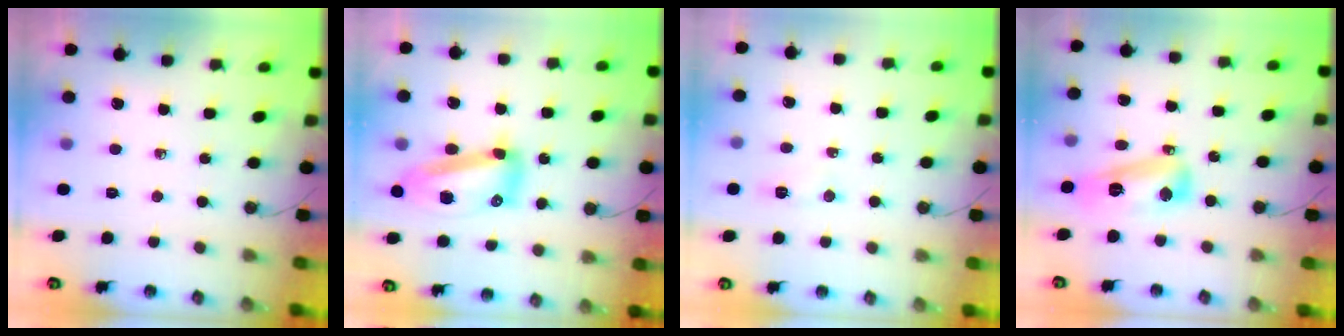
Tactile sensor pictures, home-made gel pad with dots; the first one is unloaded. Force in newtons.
{"total": 14.7, "press": 14.6, "slide": 1.5}
{"total": 6.3, "press": 6.2, "slide": 1.1}
{"total": 12.6, "press": 12.3, "slide": 3.0}